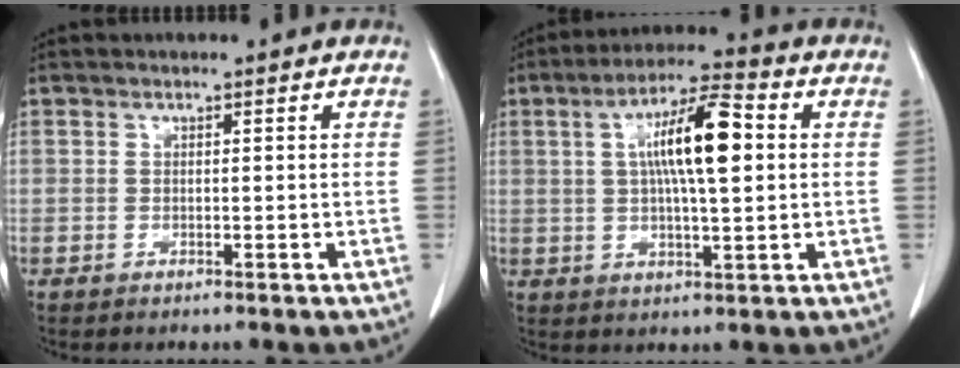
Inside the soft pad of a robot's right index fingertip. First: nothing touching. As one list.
[{"total": 11.5, "force": [2.1, 2.2, 11.1], "torque": [-0.196, 0.020, 0.031]}]